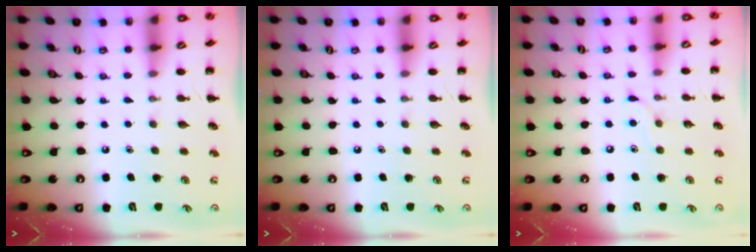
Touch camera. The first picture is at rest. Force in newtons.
{"total": 0.0}
{"total": 5.2, "press": 4.9, "slide": 1.6}